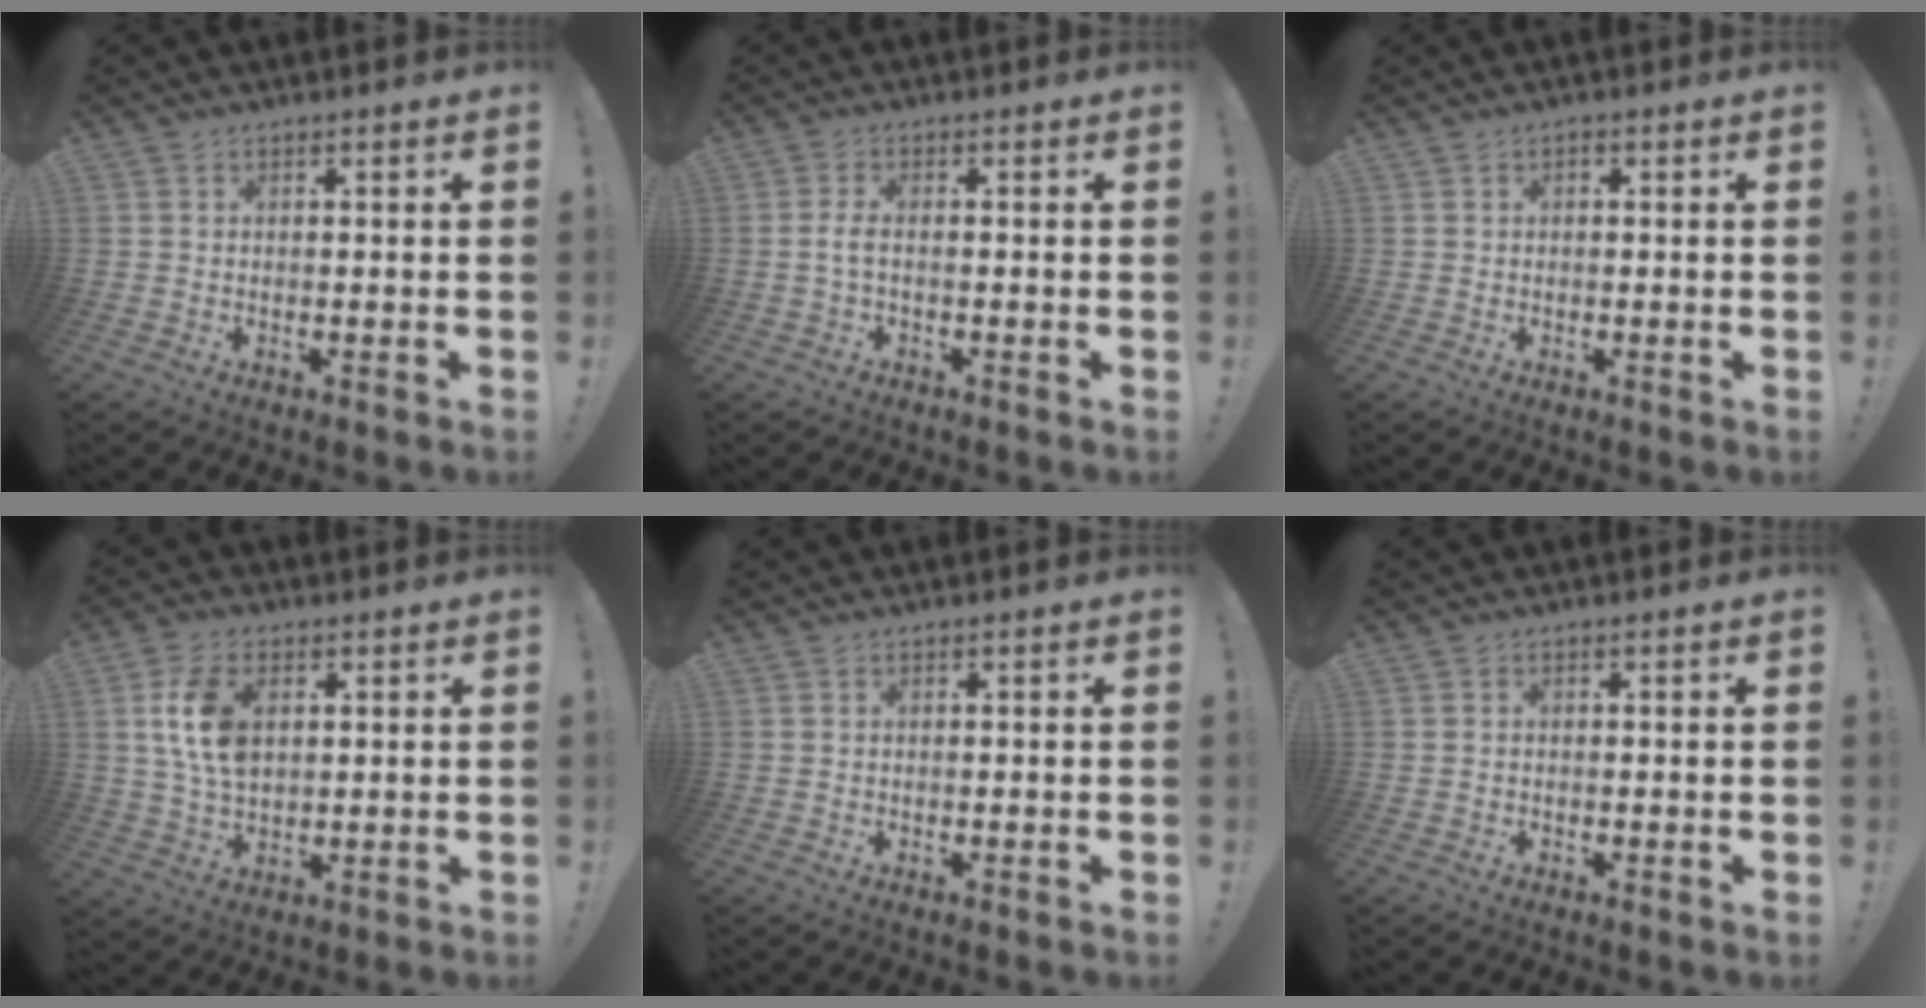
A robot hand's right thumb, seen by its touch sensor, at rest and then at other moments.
{"total": 3.1, "force": [-0.6, 0.8, 3.0], "torque": [-0.068, -0.003, -0.013]}
{"total": 1.1, "force": [-0.2, 0.9, 0.6], "torque": [-0.017, 0.005, -0.005]}
{"total": 11.2, "force": [2.8, 7.2, 8.2], "torque": [-0.159, 0.003, 0.052]}
{"total": 0.0}
{"total": 0.0}